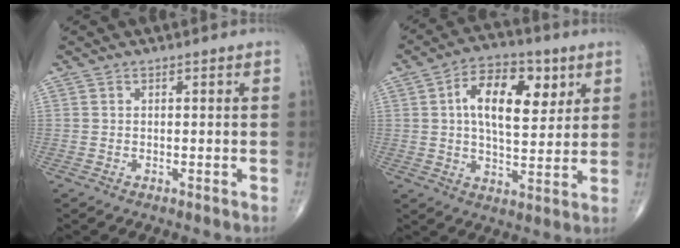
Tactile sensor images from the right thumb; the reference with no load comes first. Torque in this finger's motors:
{"motor_torque": [-0.29, 0.50, 0.58, 0.43, 0.28]}